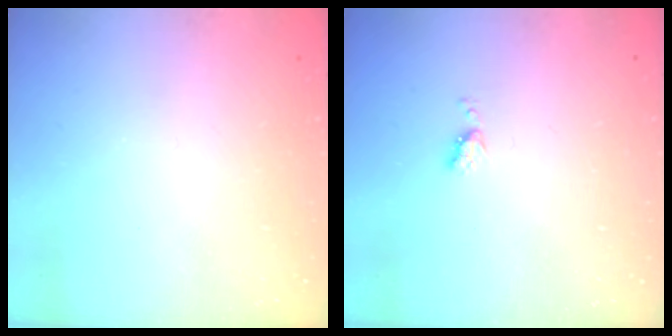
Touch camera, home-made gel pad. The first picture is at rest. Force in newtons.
{"total": 4.4, "press": 4.3, "slide": 0.6}